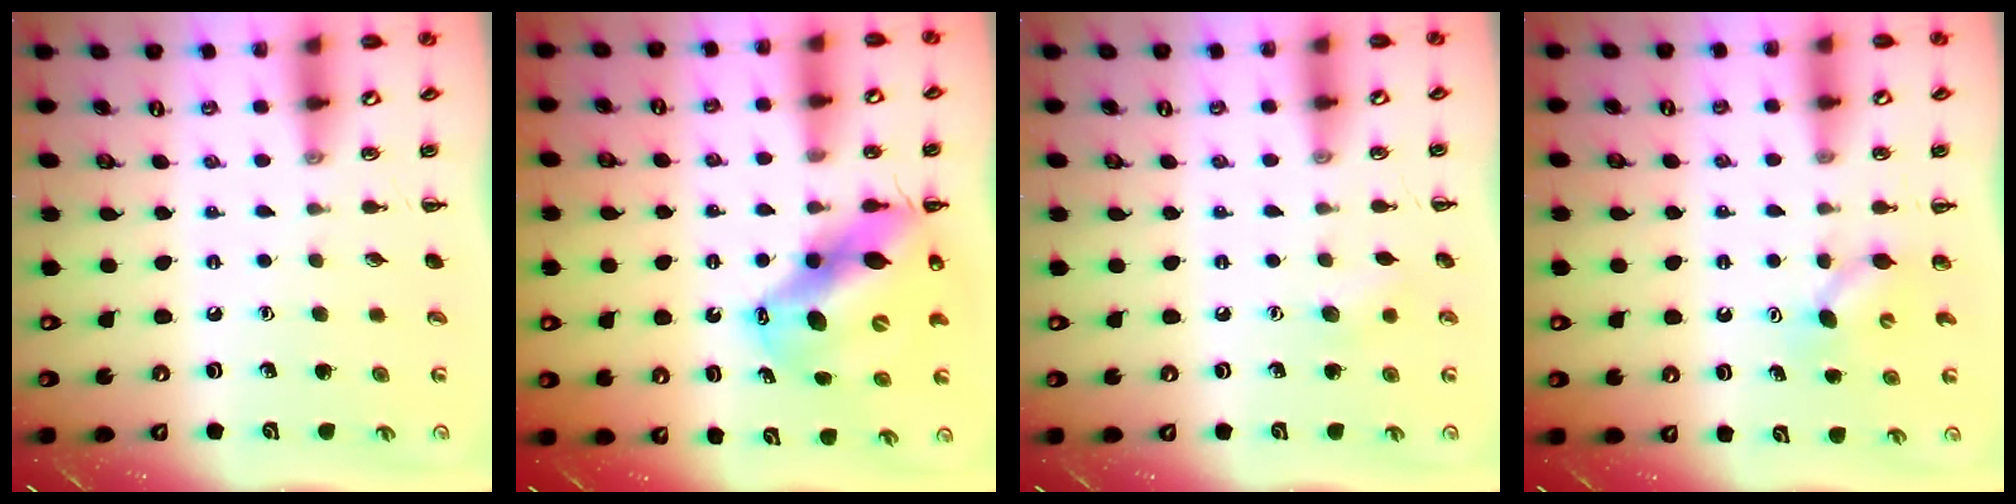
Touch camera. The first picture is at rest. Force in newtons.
{"total": 14.8, "press": 14.3, "slide": 3.9}
{"total": 6.7, "press": 6.4, "slide": 1.7}
{"total": 4.4, "press": 4.2, "slide": 1.2}